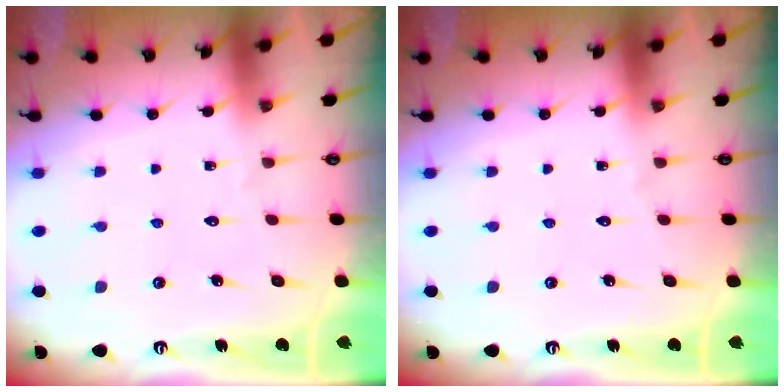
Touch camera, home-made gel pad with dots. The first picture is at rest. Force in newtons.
{"total": 0.0}